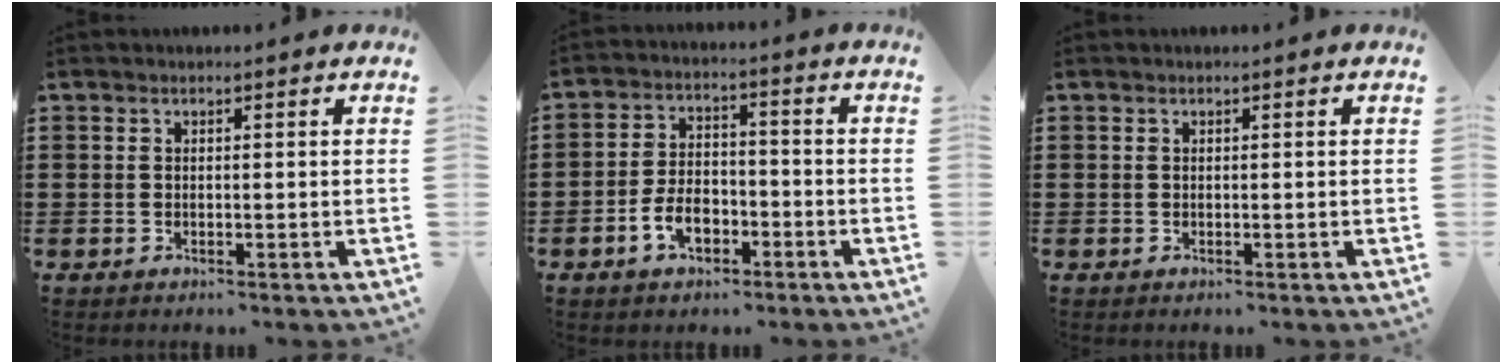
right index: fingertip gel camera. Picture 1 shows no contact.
{"total": 5.6, "force": [-2.7, 3.1, 3.7], "torque": [-0.083, 0.002, -0.053]}
{"total": 0.0}